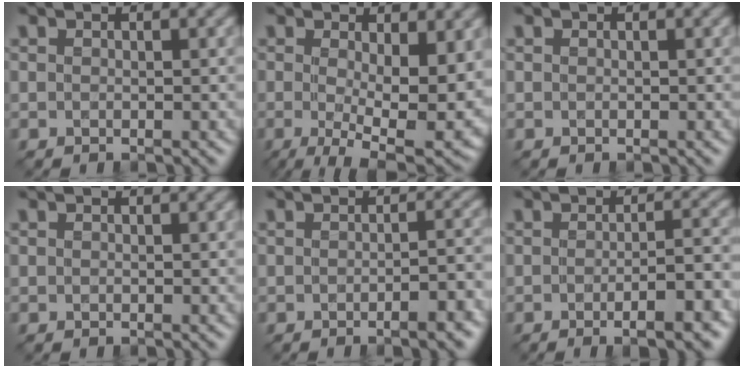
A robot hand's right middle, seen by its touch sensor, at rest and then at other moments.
{"total": 10.0, "force": [-0.7, 3.6, 9.3], "torque": [-0.151, -0.021, -0.005]}
{"total": 0.0}
{"total": 0.0}
{"total": 3.4, "force": [-1.8, 0.8, 2.8], "torque": [-0.030, 0.004, -0.029]}
{"total": 5.7, "force": [-2.2, 1.5, 5.1], "torque": [-0.059, 0.002, -0.030]}